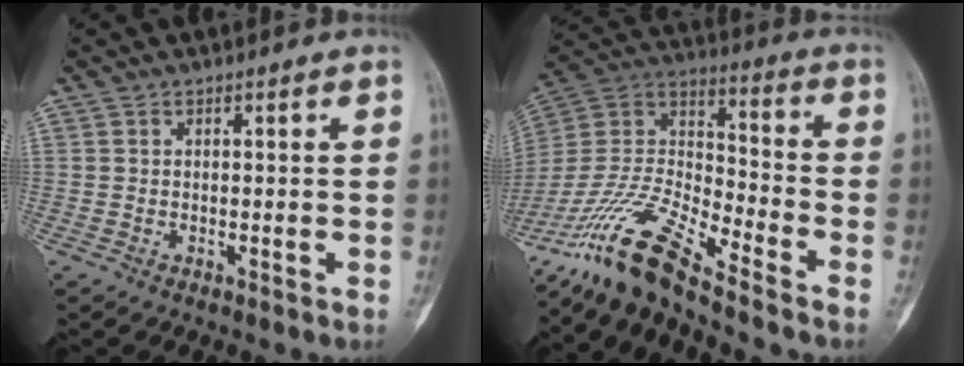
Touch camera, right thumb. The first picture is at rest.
{"total": 16.4, "force": [-13.4, 2.2, 9.2], "torque": [-0.192, 0.067, -0.262]}